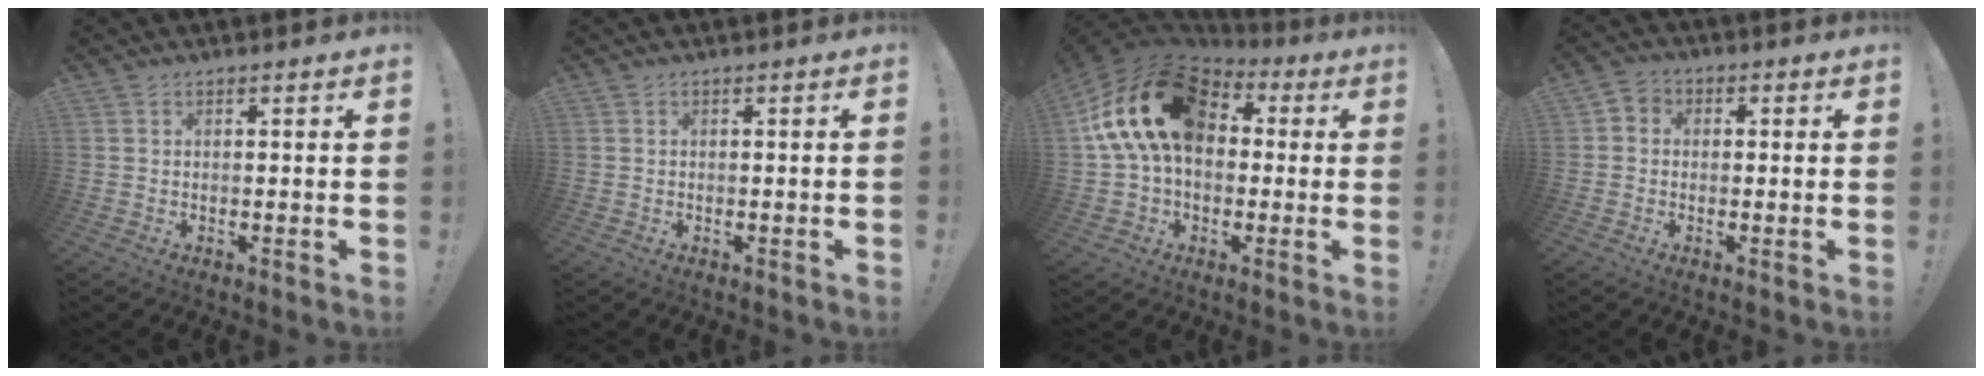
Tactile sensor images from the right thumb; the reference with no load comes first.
{"total": 0.7, "force": [-0.5, -0.2, 0.3], "torque": [-0.007, -0.001, -0.009]}
{"total": 22.7, "force": [4.8, 15.1, 16.2], "torque": [-0.279, 0.004, 0.093]}
{"total": 3.4, "force": [-1.5, 2.6, 1.5], "torque": [-0.024, 0.015, -0.027]}